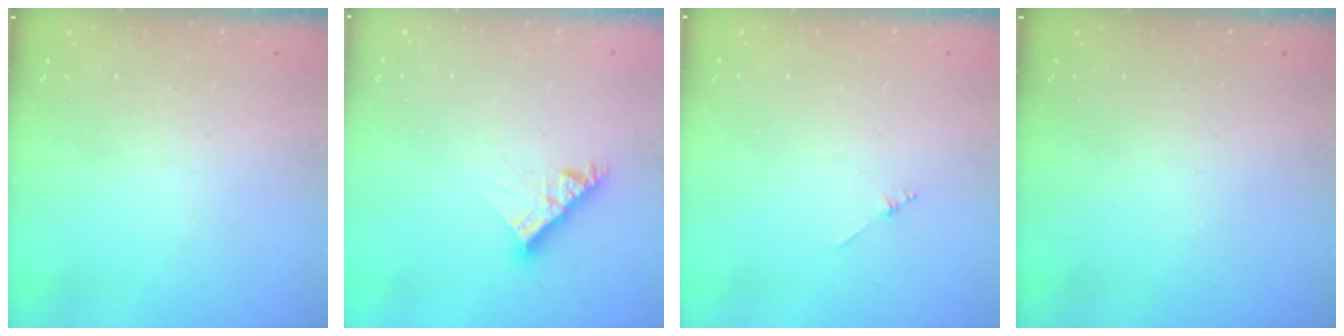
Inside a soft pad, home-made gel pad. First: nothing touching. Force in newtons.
{"total": 7.1, "press": 7.1, "slide": 0.6}
{"total": 0.8, "press": 0.8, "slide": 0.2}
{"total": 0.0}